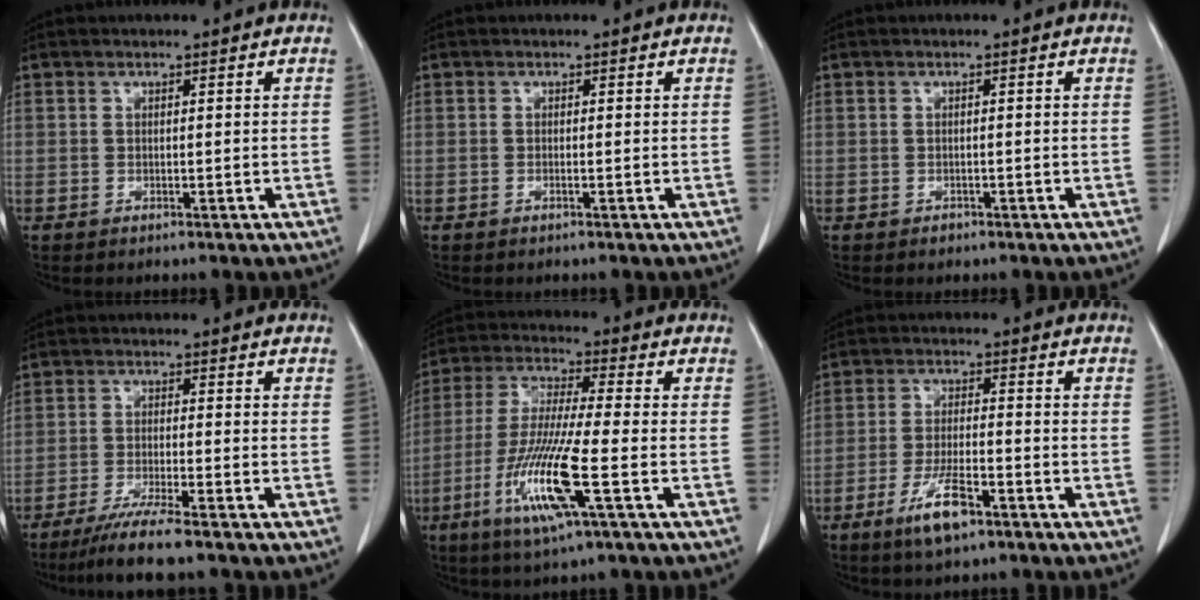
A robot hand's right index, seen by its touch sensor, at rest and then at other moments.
{"total": 0.0}
{"total": 0.9, "force": [-0.5, 0.7, 0.0], "torque": [-0.001, 0.002, -0.010]}
{"total": 6.8, "force": [-5.4, -0.9, 4.1], "torque": [-0.067, -0.020, -0.096]}
{"total": 13.4, "force": [-4.9, 0.2, 12.5], "torque": [-0.262, -0.021, -0.096]}
{"total": 7.1, "force": [-4.3, 1.4, 5.4], "torque": [-0.107, -0.009, -0.073]}